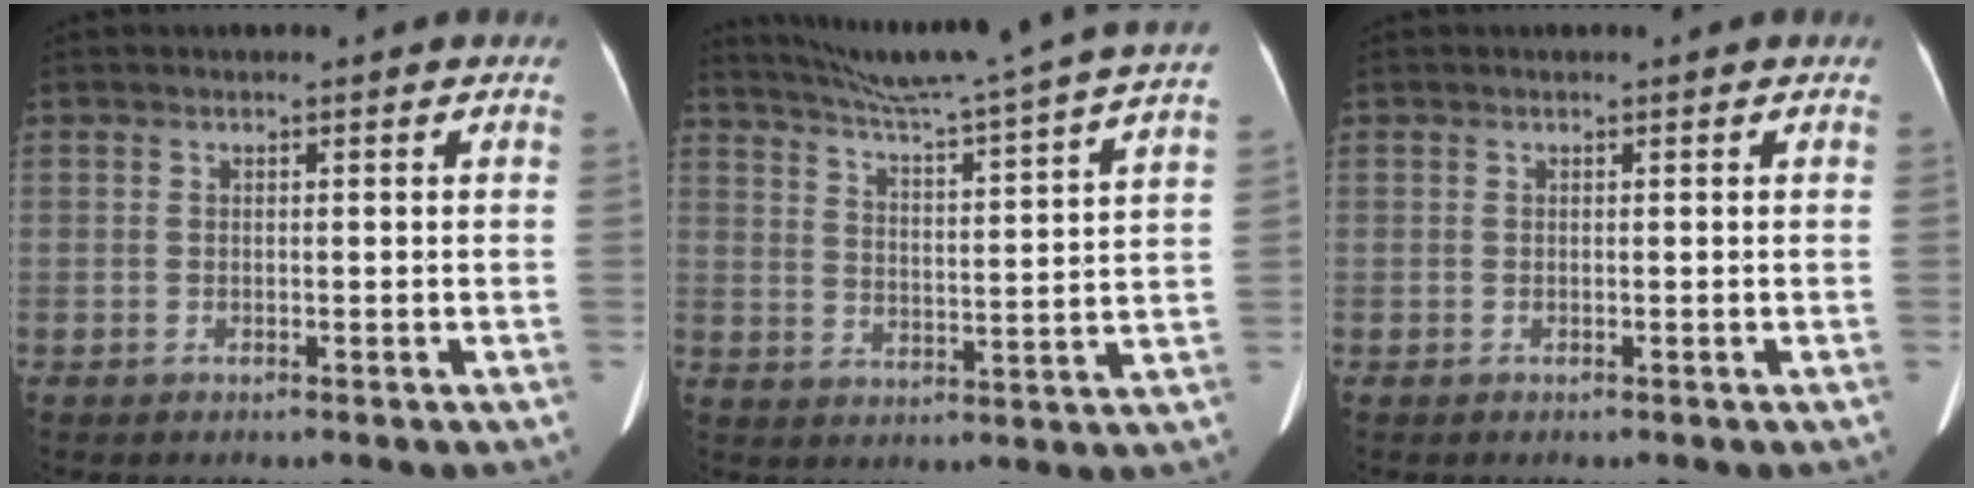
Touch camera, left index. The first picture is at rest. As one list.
[{"total": 22.2, "force": [19.5, -2.2, 10.4], "torque": [-0.177, -0.041, 0.263]}, {"total": 0.0}]